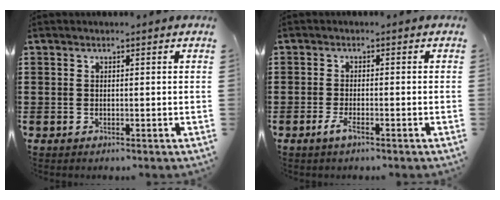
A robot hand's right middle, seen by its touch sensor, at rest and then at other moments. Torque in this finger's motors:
{"motor_torque": [0.48, -0.39, 0.03, 0.03]}